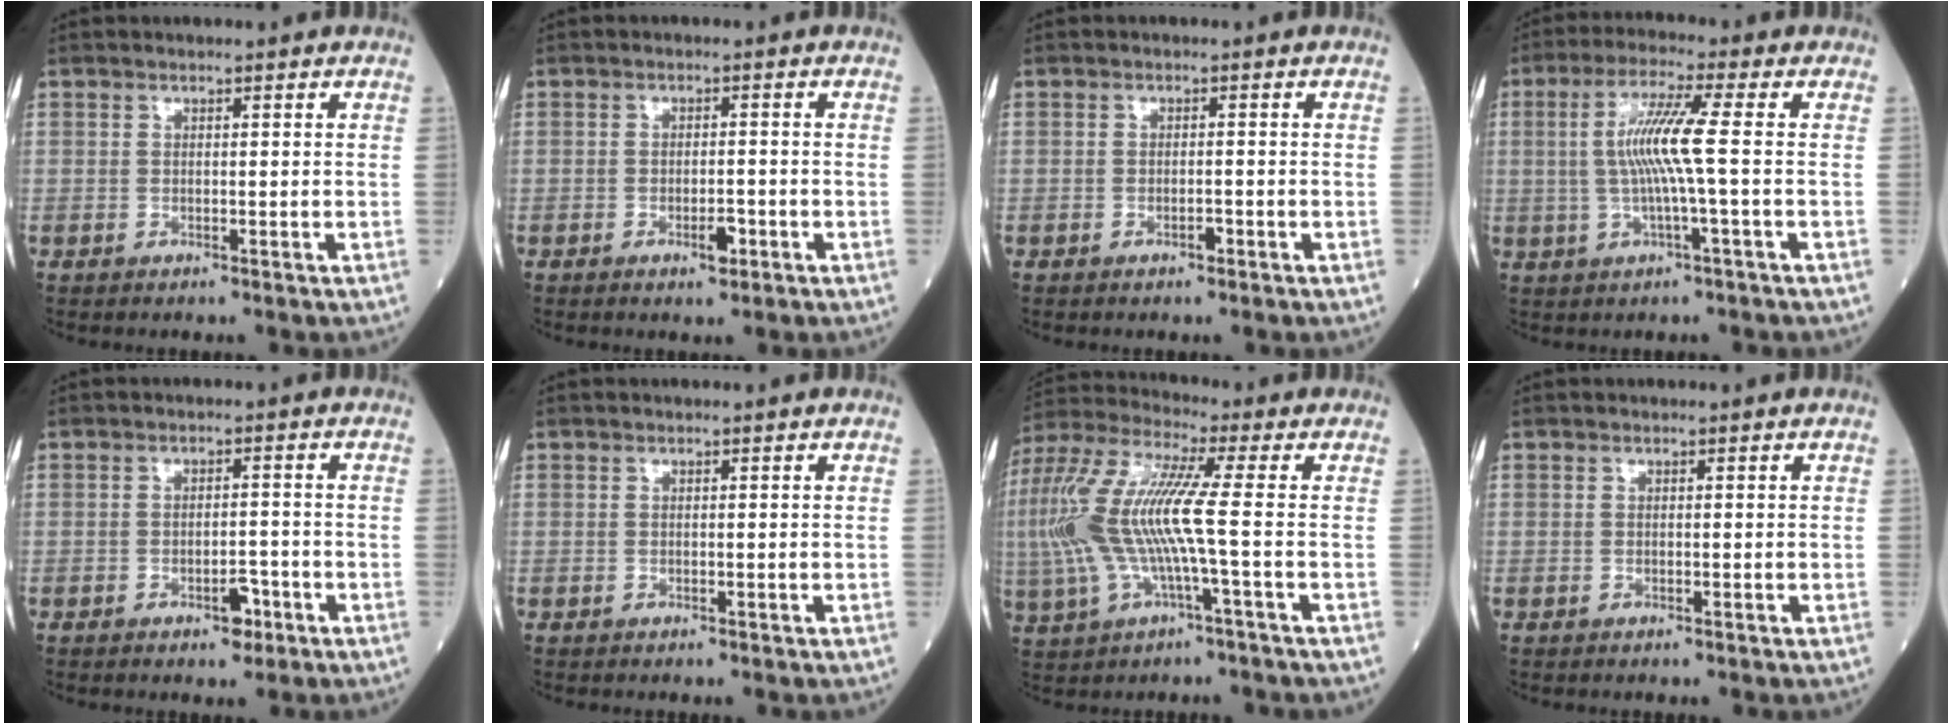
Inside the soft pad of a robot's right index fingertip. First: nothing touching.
{"total": 2.6, "force": [-1.2, 0.8, 2.1], "torque": [-0.033, 0.001, -0.017]}
{"total": 1.4, "force": [-0.8, 0.4, 1.1], "torque": [-0.019, 0.001, -0.012]}
{"total": 7.7, "force": [0.1, -0.7, 7.7], "torque": [-0.156, 0.007, -0.001]}
{"total": 3.1, "force": [-1.7, 1.3, 2.3], "torque": [-0.032, 0.004, -0.024]}
{"total": 0.0}
{"total": 14.2, "force": [-1.0, 1.5, 14.1], "torque": [-0.322, 0.017, -0.027]}
{"total": 0.0}